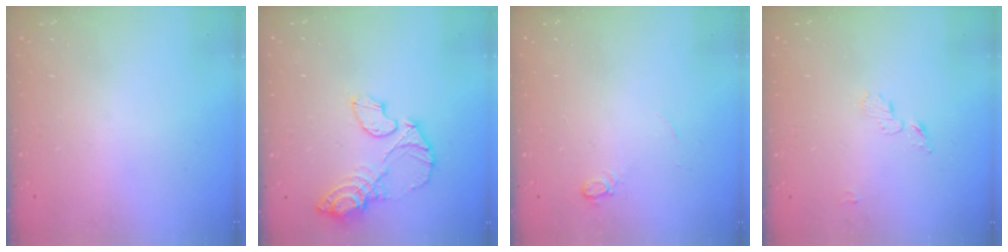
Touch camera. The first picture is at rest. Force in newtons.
{"total": 11.4, "press": 11.4, "slide": 1.1}
{"total": 4.6, "press": 4.5, "slide": 0.6}
{"total": 4.6, "press": 4.6, "slide": 0.3}